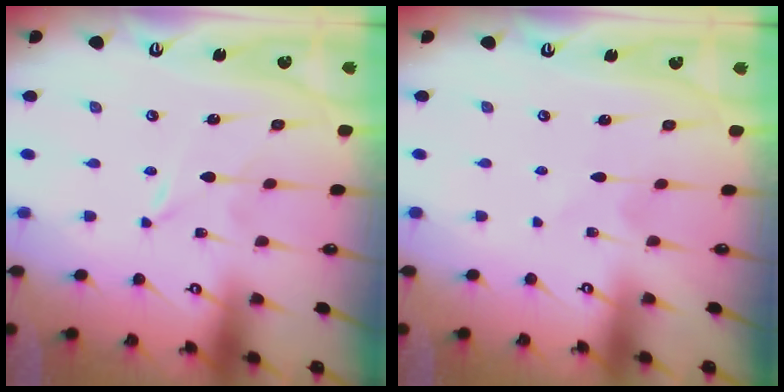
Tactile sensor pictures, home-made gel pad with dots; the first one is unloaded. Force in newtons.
{"total": 2.3, "press": 2.3, "slide": 0.2}